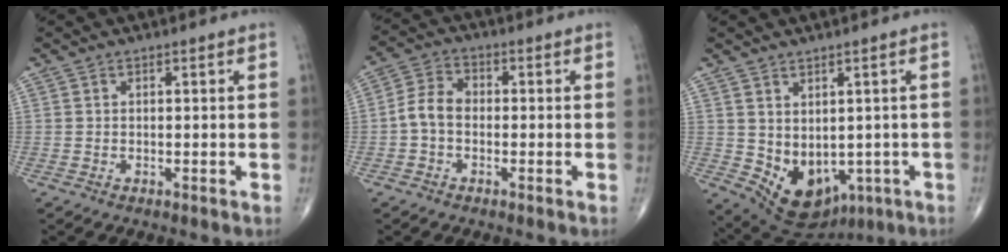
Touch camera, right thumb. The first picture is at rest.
{"total": 5.6, "force": [-1.1, 4.0, 3.8], "torque": [-0.065, 0.020, -0.033]}
{"total": 10.6, "force": [-1.5, 7.7, 7.1], "torque": [-0.078, 0.000, 0.010]}